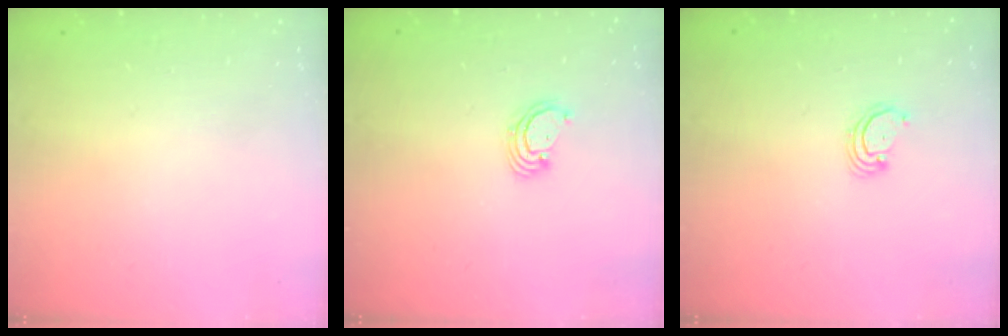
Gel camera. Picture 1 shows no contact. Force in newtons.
{"total": 3.1, "press": 3.1, "slide": 0.3}
{"total": 2.8, "press": 2.8, "slide": 0.2}